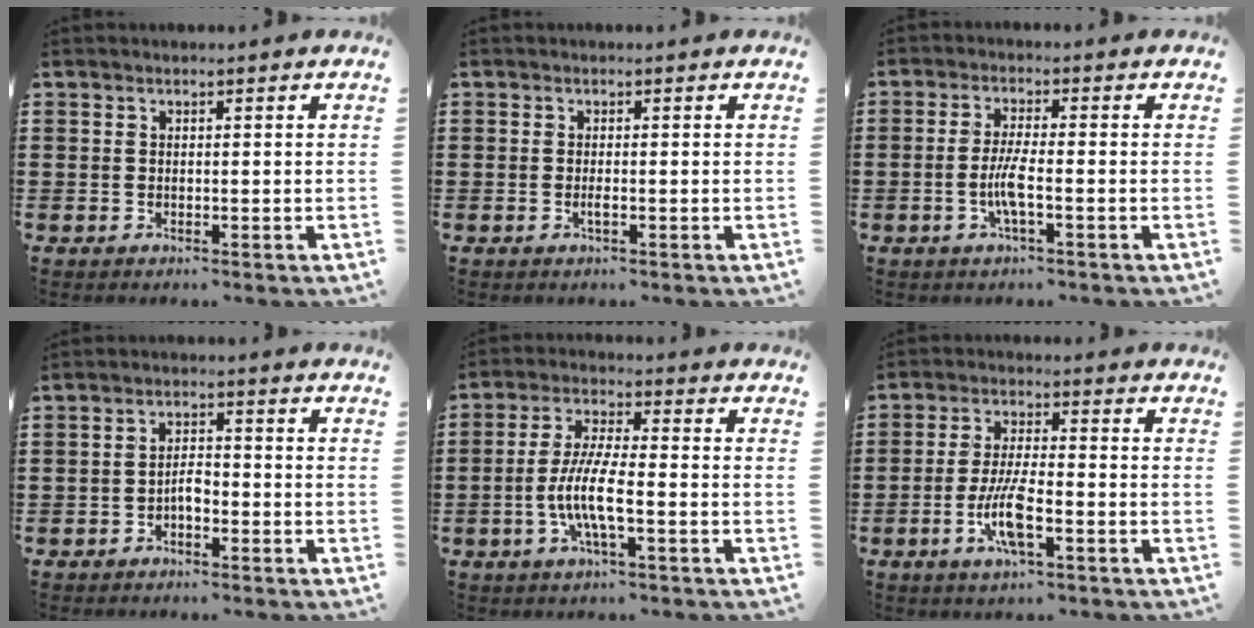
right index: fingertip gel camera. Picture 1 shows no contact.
{"total": 1.2, "force": [-0.4, 0.2, 1.1], "torque": [-0.030, -0.005, -0.009]}
{"total": 4.6, "force": [-1.5, 0.5, 4.3], "torque": [-0.096, -0.008, -0.035]}
{"total": 2.6, "force": [-1.4, 1.1, 1.9], "torque": [-0.038, 0.008, -0.030]}
{"total": 7.7, "force": [-2.4, 1.6, 7.2], "torque": [-0.162, -0.014, -0.054]}
{"total": 7.4, "force": [-2.9, 1.6, 6.6], "torque": [-0.148, -0.014, -0.059]}